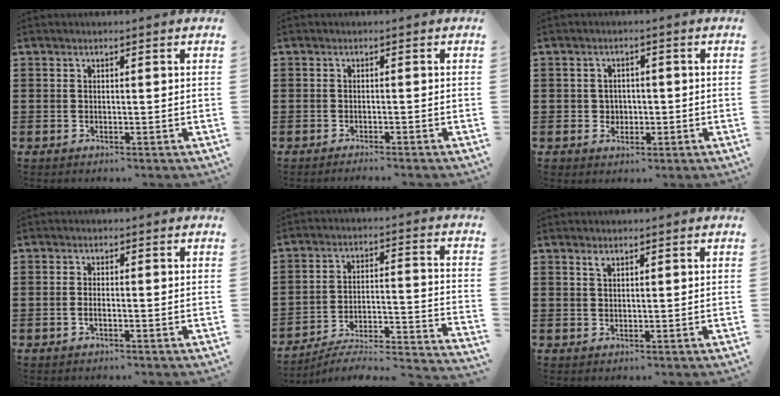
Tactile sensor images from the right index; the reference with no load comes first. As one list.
[{"total": 1.2, "force": [-1.1, -0.3, 0.1], "torque": [-0.003, -0.003, -0.022]}, {"total": 2.5, "force": [-0.3, 2.5, 0.5], "torque": [-0.022, 0.007, -0.010]}, {"total": 1.0, "force": [-0.5, 0.2, 0.9], "torque": [-0.018, -0.004, -0.007]}, {"total": 3.9, "force": [-3.4, 0.6, 1.8], "torque": [-0.038, -0.019, -0.074]}, {"total": 0.9, "force": [0.6, 0.3, 0.6], "torque": [-0.014, 0.000, 0.011]}]